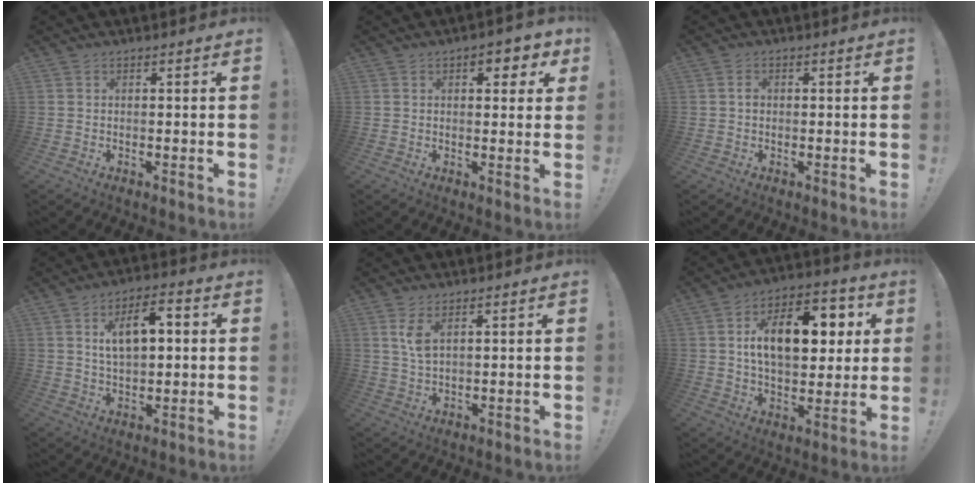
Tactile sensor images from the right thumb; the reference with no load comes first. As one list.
[{"total": 4.7, "force": [2.0, 2.6, 3.3], "torque": [-0.022, -0.010, 0.026]}, {"total": 1.2, "force": [0.0, 1.0, 0.8], "torque": [-0.007, 0.003, -0.003]}, {"total": 10.4, "force": [2.7, 5.7, 8.3], "torque": [-0.123, 0.006, 0.046]}, {"total": 4.6, "force": [2.1, 1.7, 3.7], "torque": [-0.068, -0.013, 0.033]}, {"total": 17.8, "force": [4.3, 10.4, 13.8], "torque": [-0.200, 0.004, 0.073]}]